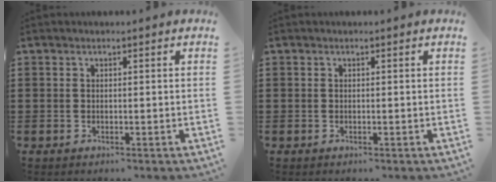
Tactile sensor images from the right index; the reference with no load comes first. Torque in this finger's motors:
{"motor_torque": [0.42, 0.80, 0.00, 0.00]}